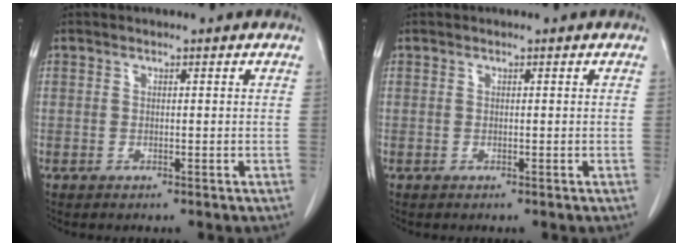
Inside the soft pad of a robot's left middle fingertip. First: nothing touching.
{"total": 0.0}